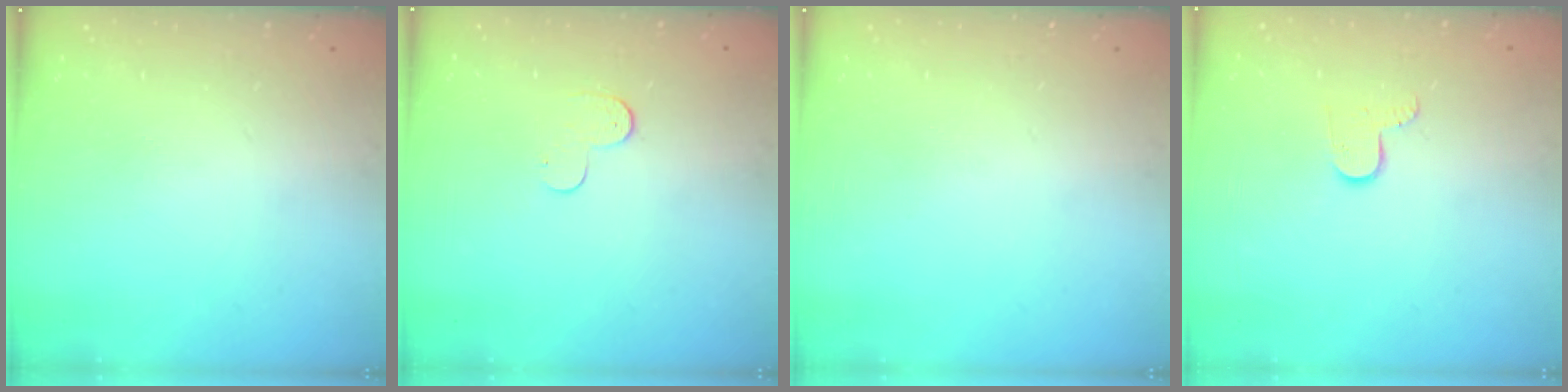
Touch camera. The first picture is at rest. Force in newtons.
{"total": 4.3, "press": 4.2, "slide": 0.4}
{"total": 0.0}
{"total": 5.2, "press": 5.2, "slide": 0.4}